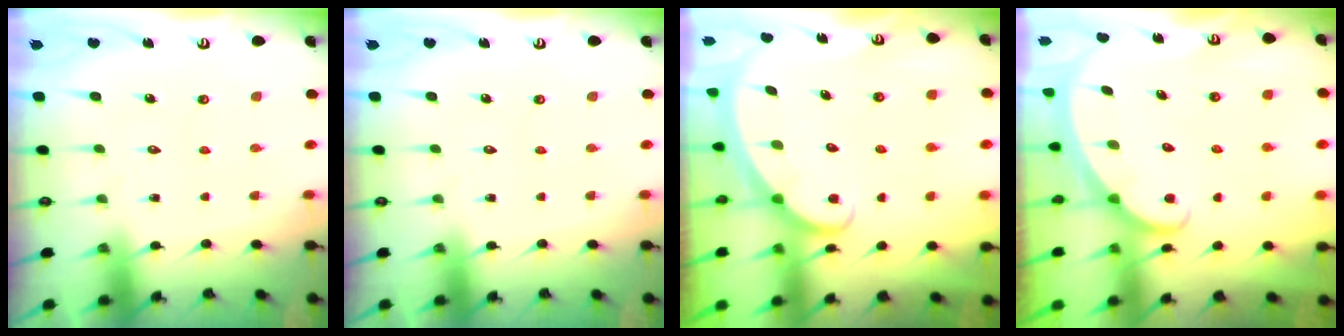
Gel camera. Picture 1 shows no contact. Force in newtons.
{"total": 0.0}
{"total": 2.5, "press": 2.5, "slide": 0.3}
{"total": 2.2, "press": 2.2, "slide": 0.1}